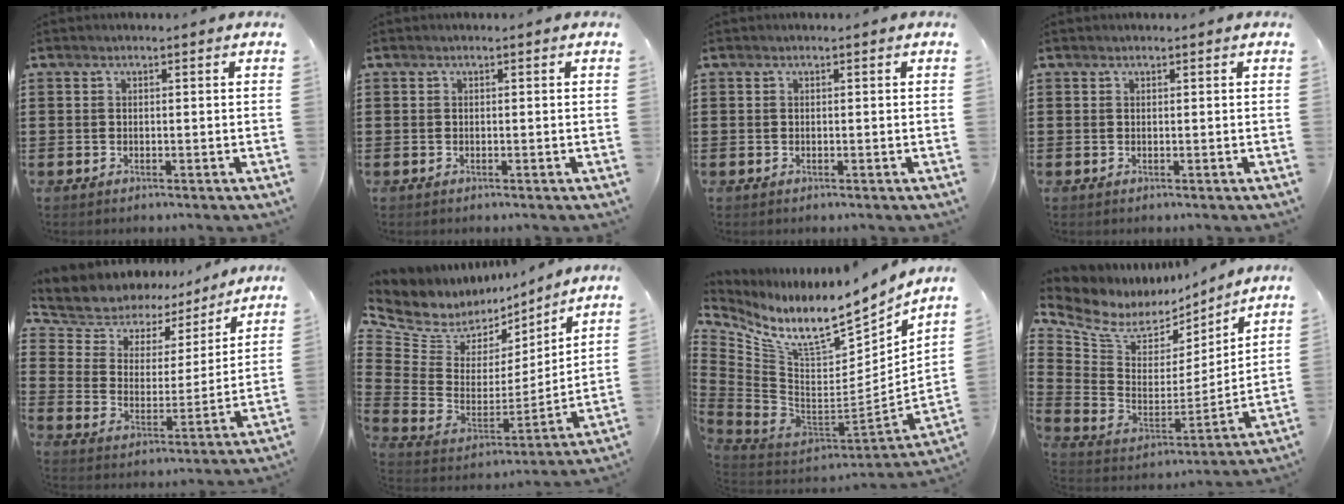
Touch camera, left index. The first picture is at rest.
{"total": 0.0}
{"total": 0.0}
{"total": 0.0}
{"total": 6.0, "force": [5.1, 3.1, 0.2], "torque": [-0.044, -0.034, 0.086]}
{"total": 6.9, "force": [5.5, 3.9, 1.4], "torque": [-0.078, -0.049, 0.096]}
{"total": 12.4, "force": [9.2, 3.0, 7.7], "torque": [-0.156, -0.085, 0.155]}
{"total": 7.3, "force": [5.8, 3.8, 2.3], "torque": [-0.086, -0.039, 0.104]}